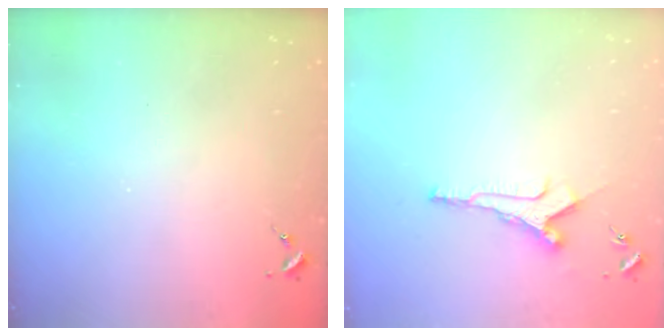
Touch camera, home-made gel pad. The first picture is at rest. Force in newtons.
{"total": 8.4, "press": 8.4, "slide": 0.7}